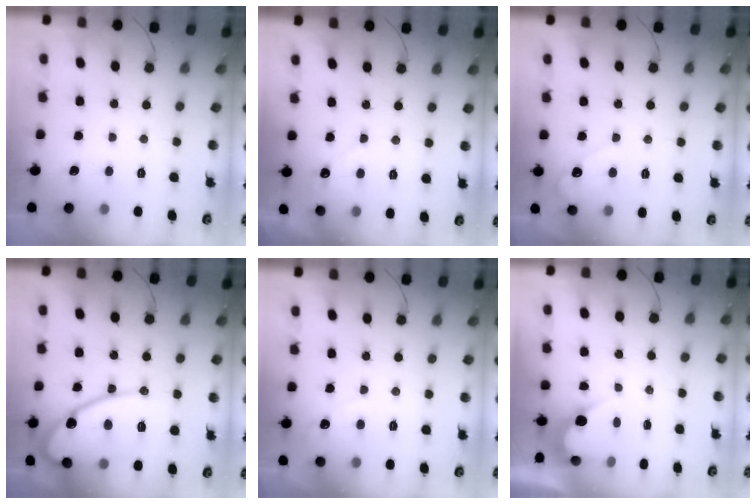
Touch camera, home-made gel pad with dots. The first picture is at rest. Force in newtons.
{"total": 3.0, "press": 3.0, "slide": 0.1}
{"total": 3.4, "press": 3.4, "slide": 0.3}
{"total": 16.0, "press": 16.0, "slide": 1.3}
{"total": 3.2, "press": 3.2, "slide": 0.3}
{"total": 3.2, "press": 3.2, "slide": 0.2}